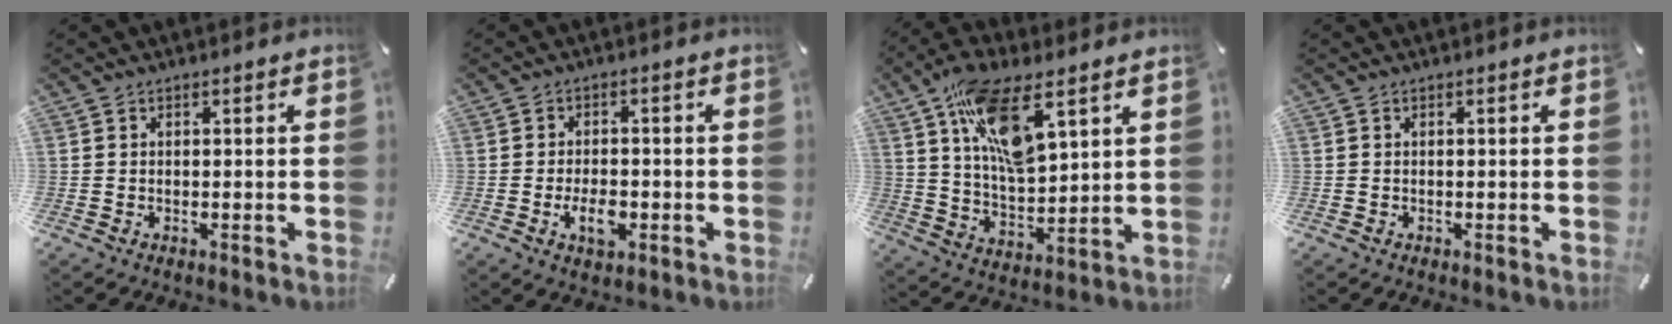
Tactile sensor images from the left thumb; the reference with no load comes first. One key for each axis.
{"total": 5.6, "fx": -1.8, "fy": 3.3, "fz": 4.1, "tx": -0.085, "ty": 0.003, "tz": -0.033}
{"total": 15.1, "fx": 8.6, "fy": 6.0, "fz": 10.8, "tx": -0.209, "ty": -0.026, "tz": 0.151}
{"total": 0.0}